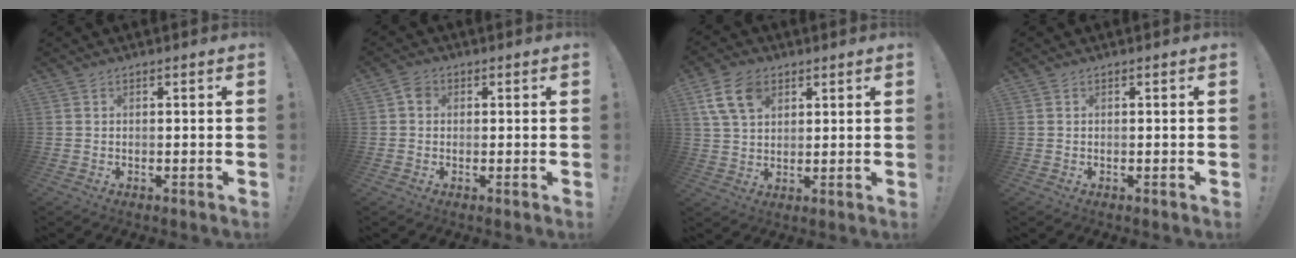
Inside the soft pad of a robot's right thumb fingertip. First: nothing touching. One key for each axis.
{"total": 2.6, "fx": 0.1, "fy": 2.2, "fz": 1.3, "tx": -0.022, "ty": 0.008, "tz": 0.001}
{"total": 10.4, "fx": 4.9, "fy": 6.8, "fz": 6.1, "tx": -0.131, "ty": -0.004, "tz": 0.095}
{"total": 0.0}